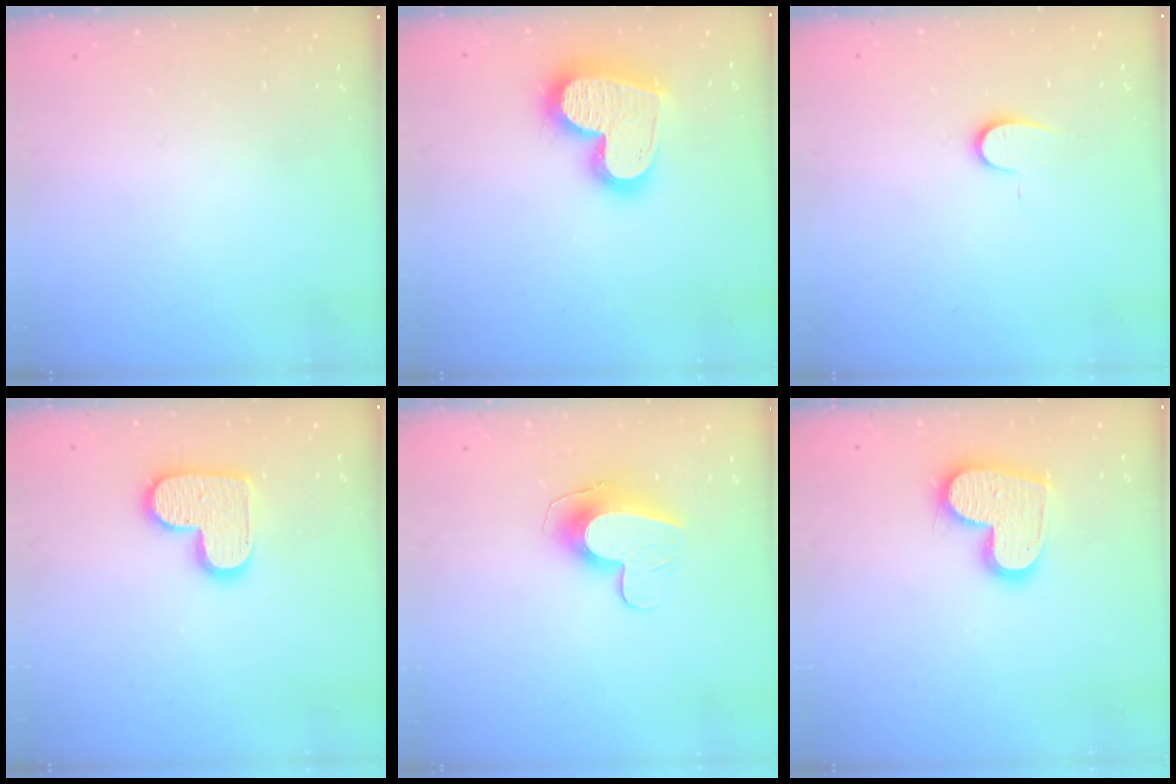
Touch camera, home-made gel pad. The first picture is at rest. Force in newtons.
{"total": 21.6, "press": 21.5, "slide": 1.8}
{"total": 6.6, "press": 6.6, "slide": 0.7}
{"total": 12.8, "press": 12.7, "slide": 0.6}
{"total": 11.1, "press": 11.1, "slide": 0.7}
{"total": 15.2, "press": 15.2, "slide": 0.9}